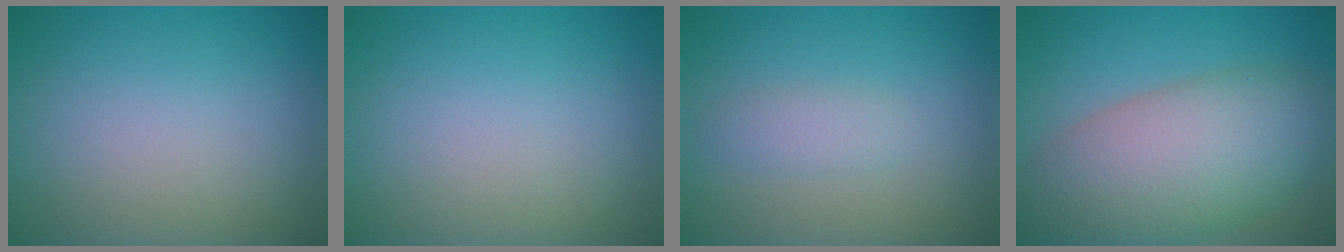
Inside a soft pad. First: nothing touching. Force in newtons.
{"total": 0.0}
{"total": 1.4, "press": 1.4, "slide": 0.1}
{"total": 10.6, "press": 10.6, "slide": 0.3}